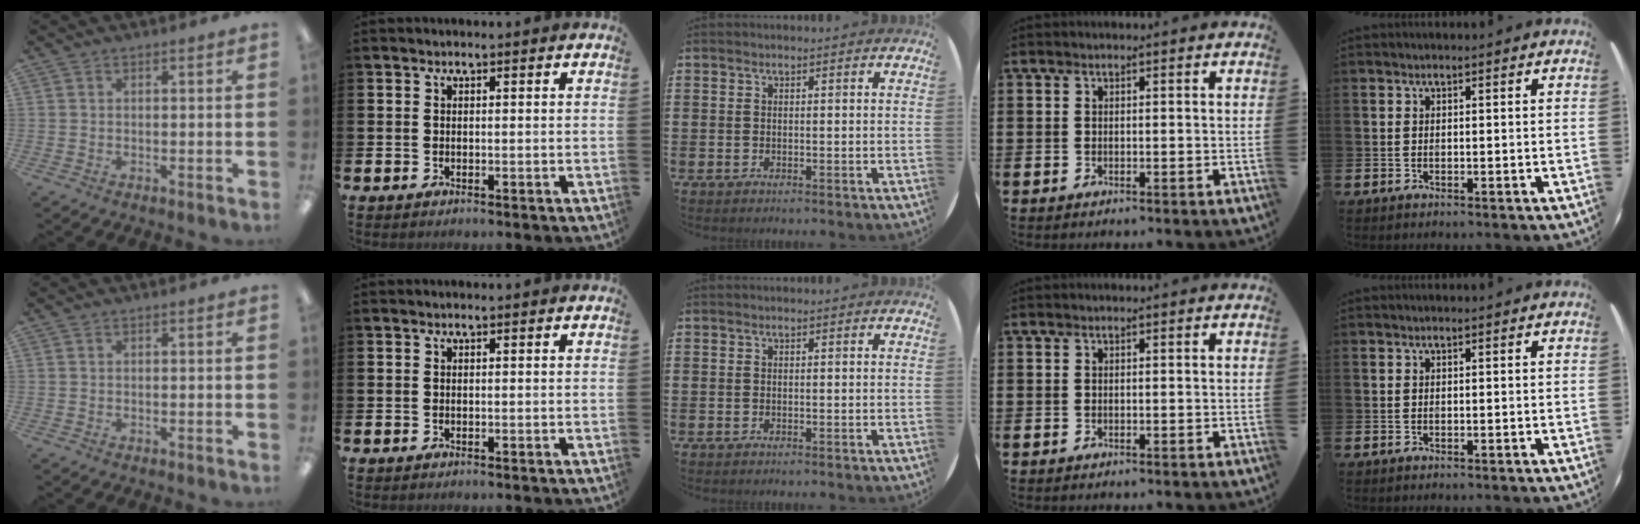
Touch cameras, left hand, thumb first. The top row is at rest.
{}